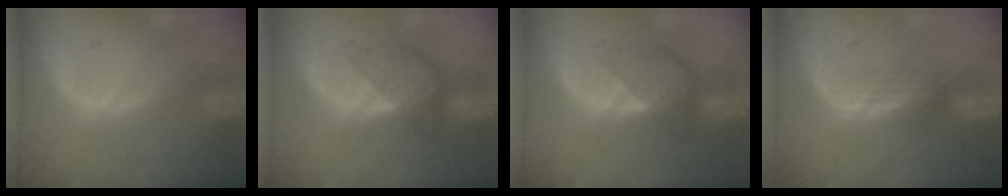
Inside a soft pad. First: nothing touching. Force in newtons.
{"total": 5.0, "press": 5.0, "slide": 0.1}
{"total": 5.0, "press": 5.0, "slide": 0.1}
{"total": 2.1, "press": 2.1, "slide": 0.2}